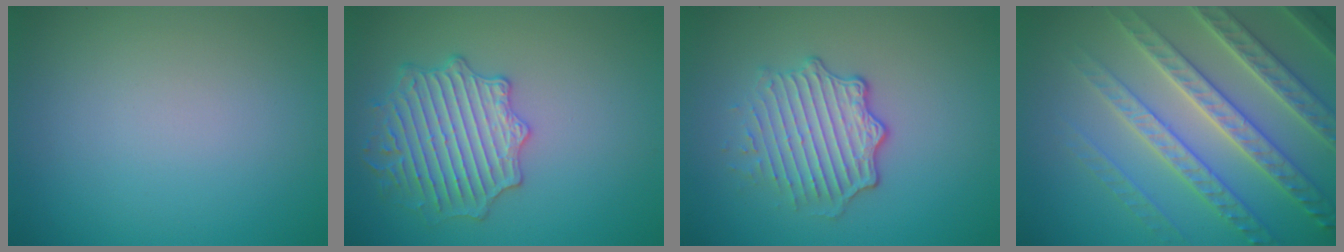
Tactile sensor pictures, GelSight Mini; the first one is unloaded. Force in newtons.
{"total": 4.3, "press": 4.3, "slide": 0.8}
{"total": 4.5, "press": 3.2, "slide": 3.2}
{"total": 7.1, "press": 6.9, "slide": 1.8}